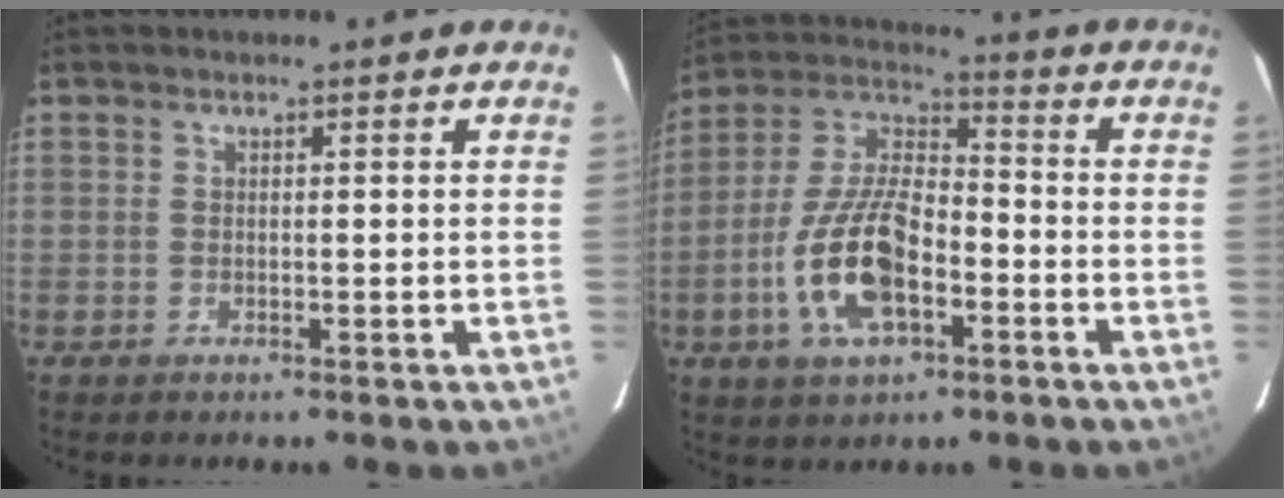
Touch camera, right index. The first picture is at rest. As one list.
[{"total": 15.9, "force": [-5.4, 7.2, 13.2], "torque": [-0.278, 0.001, -0.100]}]